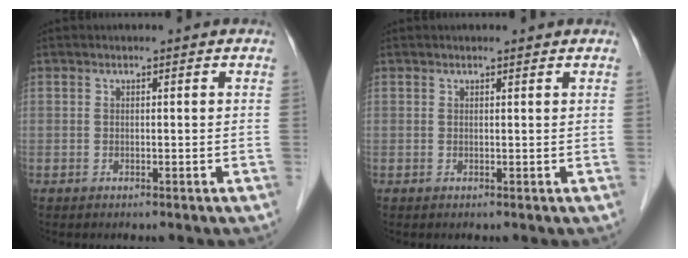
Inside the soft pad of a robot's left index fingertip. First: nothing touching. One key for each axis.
{"total": 1.6, "fx": 1.5, "fy": 0.2, "fz": 0.6, "tx": -0.009, "ty": 0.014, "tz": 0.021}